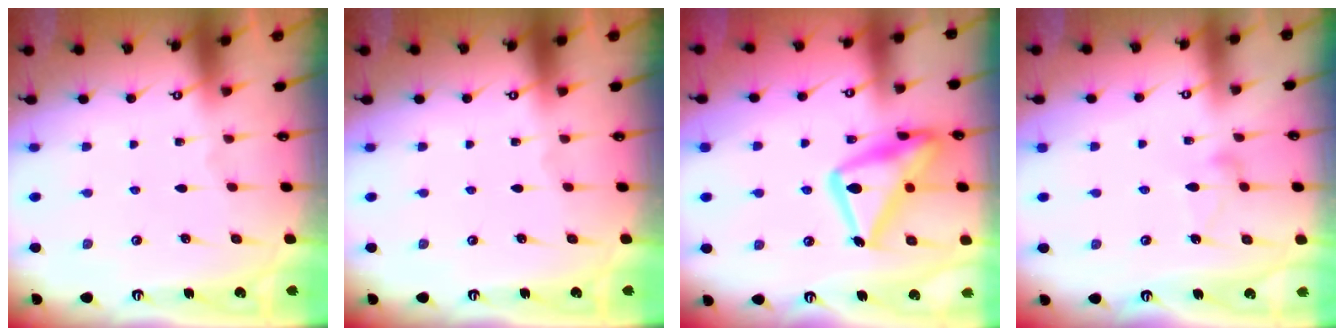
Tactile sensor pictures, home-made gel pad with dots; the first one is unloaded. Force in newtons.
{"total": 0.0}
{"total": 21.7, "press": 21.7, "slide": 1.6}
{"total": 8.8, "press": 8.8, "slide": 0.5}